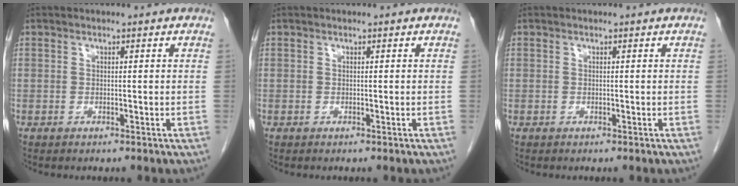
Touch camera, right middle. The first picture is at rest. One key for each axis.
{"total": 0.0}
{"total": 0.0}